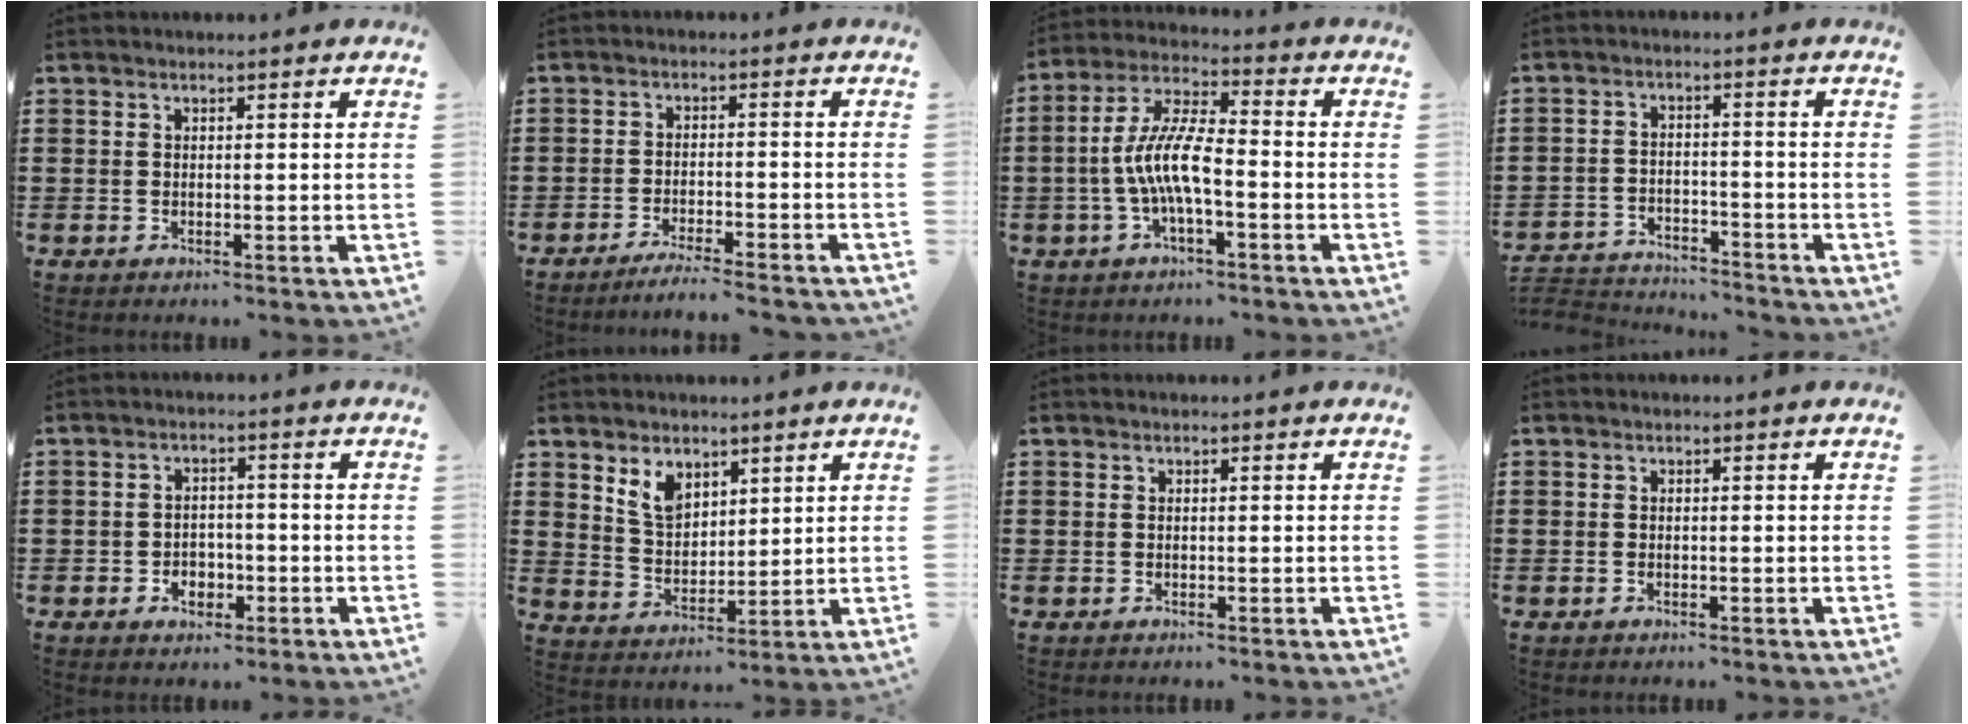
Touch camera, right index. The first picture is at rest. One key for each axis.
{"total": 3.3, "fx": -3.1, "fy": -0.3, "fz": 1.0, "tx": -0.025, "ty": -0.006, "tz": -0.064}
{"total": 8.6, "fx": -2.3, "fy": 2.1, "fz": 8.0, "tx": -0.177, "ty": -0.007, "tz": -0.049}
{"total": 3.6, "fx": -3.5, "fy": 0.6, "fz": 0.2, "tx": -0.017, "ty": 0.001, "tz": -0.078}
{"total": 2.8, "fx": -1.2, "fy": 2.2, "fz": 1.3, "tx": -0.021, "ty": 0.001, "tz": -0.029}
{"total": 5.4, "fx": 3.6, "fy": 3.3, "fz": 2.2, "tx": -0.059, "ty": 0.005, "tz": 0.069}
{"total": 0.0}
{"total": 0.0}